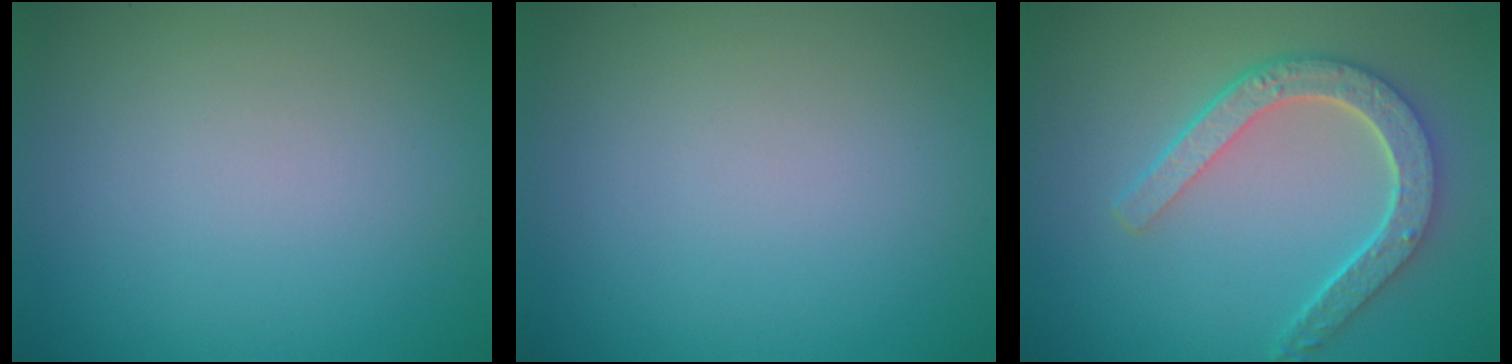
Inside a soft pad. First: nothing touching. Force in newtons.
{"total": 0.0}
{"total": 5.1, "press": 4.0, "slide": 3.2}